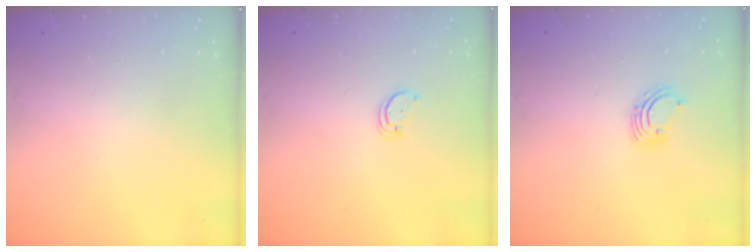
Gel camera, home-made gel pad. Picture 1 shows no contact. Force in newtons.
{"total": 2.0, "press": 2.0, "slide": 0.2}
{"total": 2.2, "press": 2.2, "slide": 0.2}